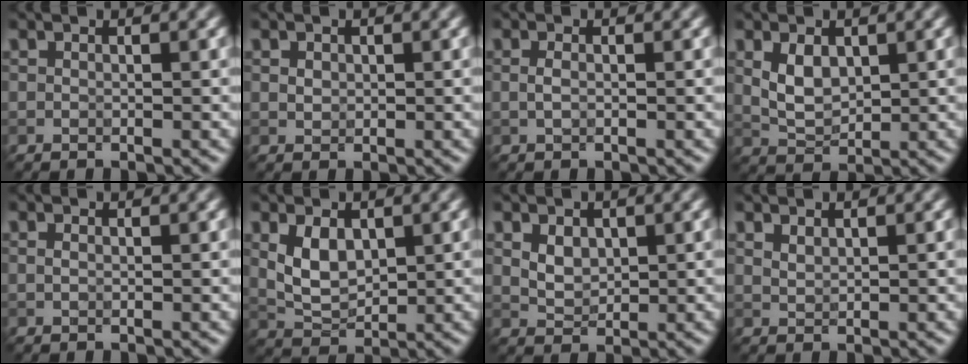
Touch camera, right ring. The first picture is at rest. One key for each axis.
{"total": 1.0, "fx": 0.3, "fy": 0.8, "fz": 0.4, "tx": -0.008, "ty": -0.001, "tz": 0.006}
{"total": 0.9, "fx": -0.1, "fy": 0.5, "fz": 0.8, "tx": -0.022, "ty": -0.001, "tz": -0.003}
{"total": 3.1, "fx": 0.8, "fy": 2.0, "fz": 2.3, "tx": -0.051, "ty": -0.002, "tz": 0.020}
{"total": 0.7, "fx": 0.2, "fy": 0.4, "fz": 0.5, "tx": -0.013, "ty": 0.002, "tz": 0.003}
{"total": 3.7, "fx": 1.0, "fy": 2.3, "fz": 2.7, "tx": -0.060, "ty": -0.003, "tz": 0.025}
{"total": 2.2, "fx": 0.7, "fy": 1.6, "fz": 1.4, "tx": -0.028, "ty": -0.003, "tz": 0.017}
{"total": 1.1, "fx": 0.8, "fy": 0.4, "fz": 0.5, "tx": -0.015, "ty": 0.000, "tz": 0.020}